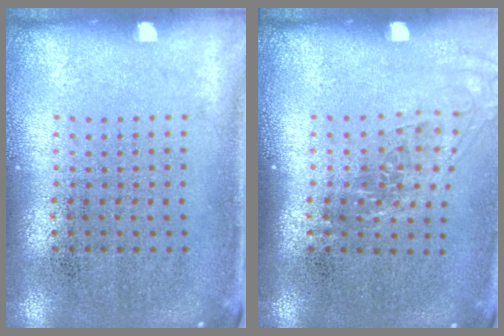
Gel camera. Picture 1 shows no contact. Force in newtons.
{"total": 1.2, "press": 1.0, "slide": 0.8}